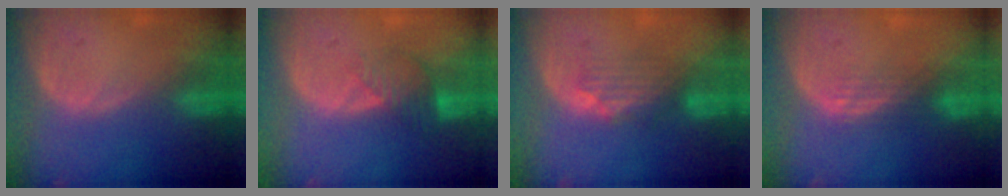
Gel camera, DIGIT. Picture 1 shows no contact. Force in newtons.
{"total": 4.4, "press": 3.8, "slide": 2.2}
{"total": 3.8, "press": 3.8, "slide": 0.4}
{"total": 3.0, "press": 2.5, "slide": 1.7}